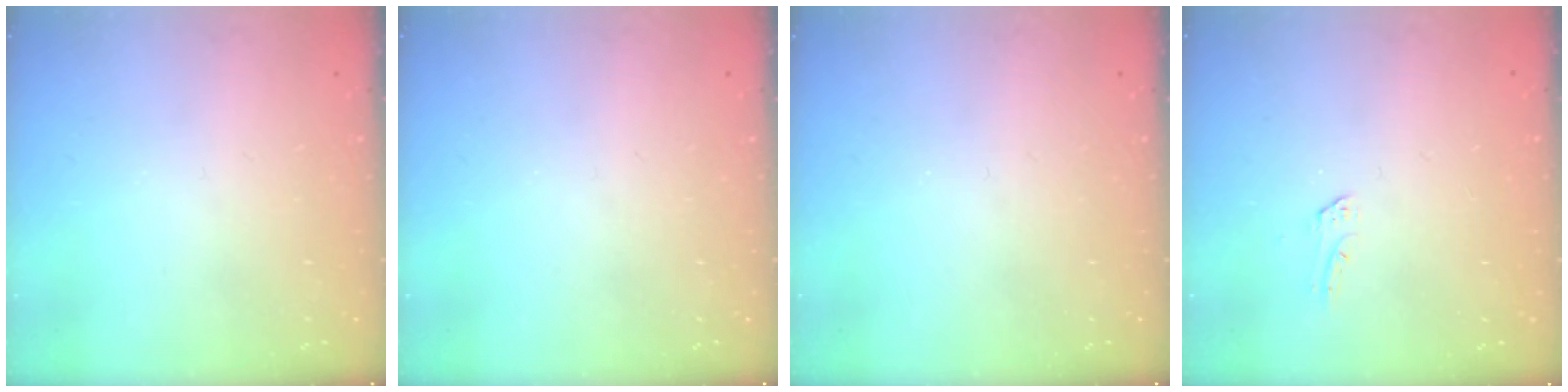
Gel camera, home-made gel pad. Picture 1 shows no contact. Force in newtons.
{"total": 0.0}
{"total": 0.0}
{"total": 2.1, "press": 2.1, "slide": 0.2}